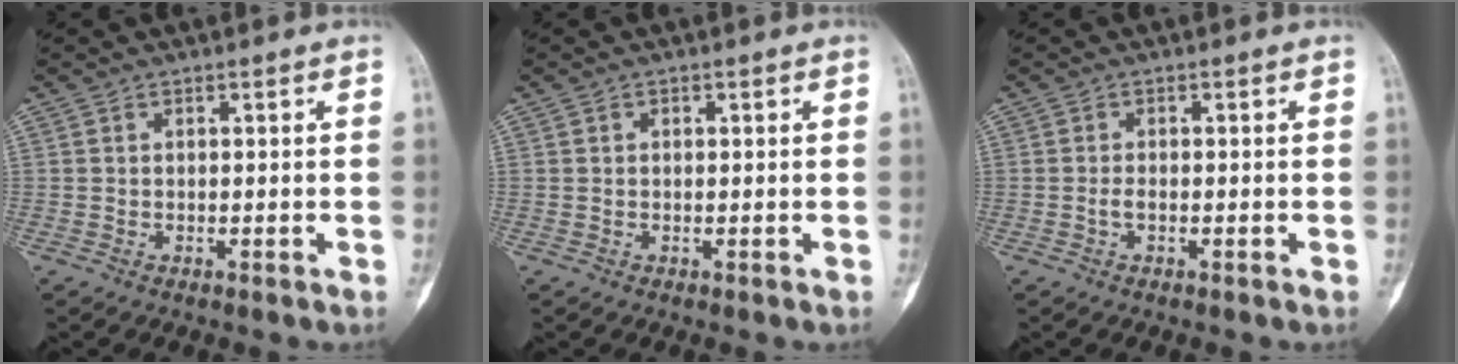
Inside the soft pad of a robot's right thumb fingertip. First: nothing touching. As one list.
[{"total": 0.6, "force": [0.1, 0.5, 0.2], "torque": [0.001, 0.002, 0.001]}, {"total": 1.1, "force": [-0.4, 0.5, 0.9], "torque": [-0.021, 0.000, -0.007]}]